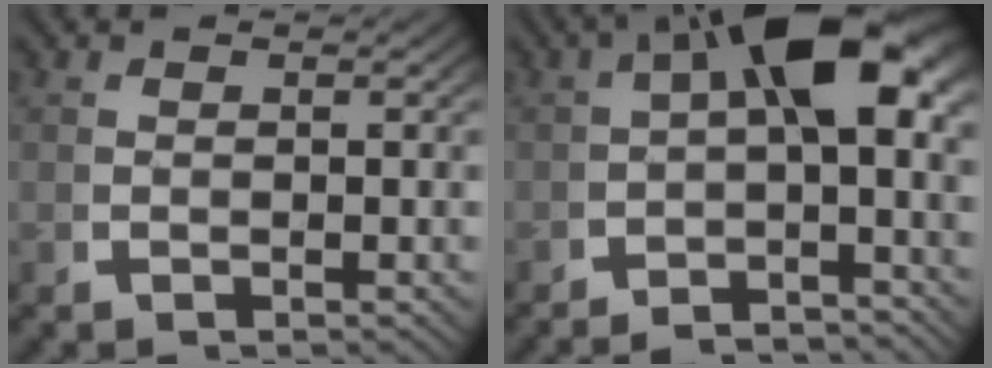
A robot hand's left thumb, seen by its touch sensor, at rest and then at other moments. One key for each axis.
{"total": 8.5, "fx": -0.8, "fy": 3.7, "fz": 7.6, "tx": -0.100, "ty": -0.004, "tz": -0.014}